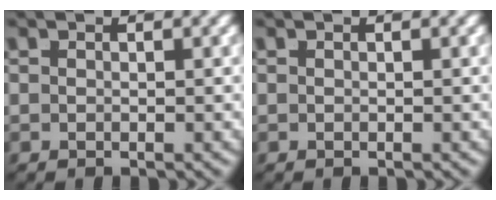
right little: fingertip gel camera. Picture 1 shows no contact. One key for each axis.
{"total": 0.0}